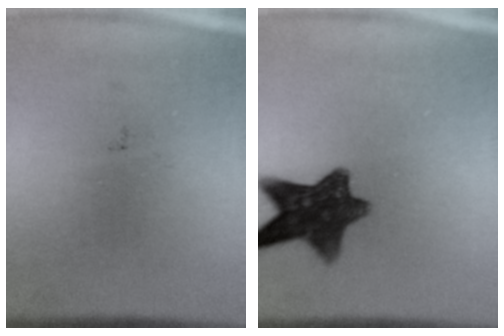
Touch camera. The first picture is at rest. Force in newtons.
{"total": 10.3}